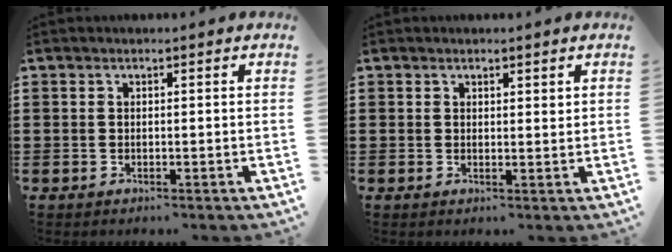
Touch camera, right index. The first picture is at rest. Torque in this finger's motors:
{"motor_torque": [0.01, 0.08, 0.09, 0.00]}